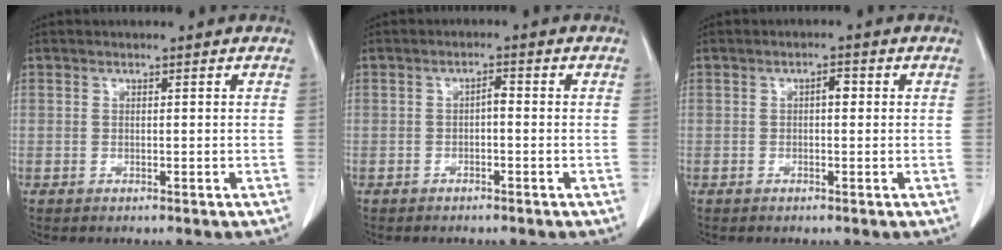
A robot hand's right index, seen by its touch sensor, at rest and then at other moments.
{"total": 1.6, "force": [-0.4, 0.5, 1.4], "torque": [-0.023, 0.004, -0.009]}
{"total": 1.6, "force": [0.1, 0.6, 1.5], "torque": [-0.022, 0.005, -0.001]}